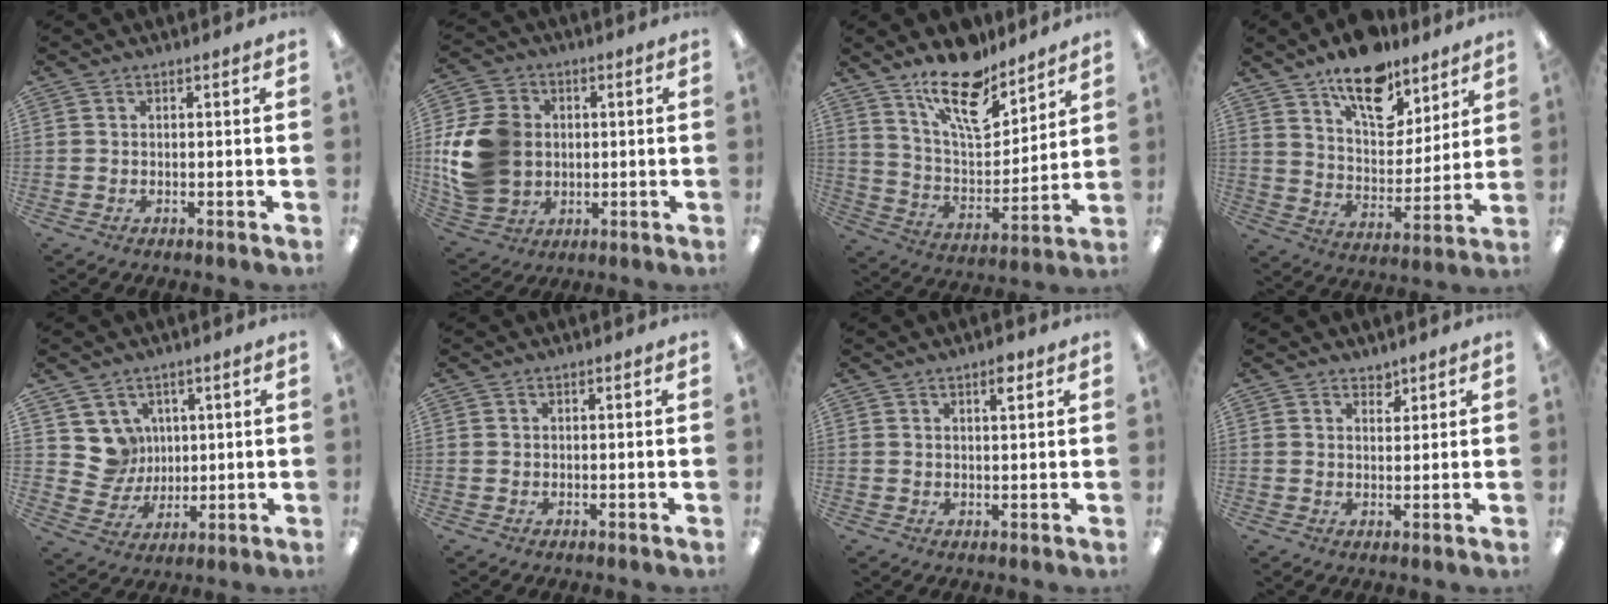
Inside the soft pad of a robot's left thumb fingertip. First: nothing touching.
{"total": 14.9, "force": [0.6, 12.4, 8.2], "torque": [-0.176, 0.011, 0.018]}
{"total": 17.8, "force": [12.9, 7.0, 10.1], "torque": [-0.163, -0.079, 0.221]}
{"total": 15.9, "force": [11.6, 7.9, 7.5], "torque": [-0.110, -0.070, 0.206]}
{"total": 7.7, "force": [3.2, 7.0, 0.4], "torque": [-0.012, -0.016, 0.066]}
{"total": 0.0}
{"total": 3.0, "force": [2.0, 0.8, 2.1], "torque": [-0.029, -0.004, 0.031]}
{"total": 2.2, "force": [2.0, 0.8, 0.3], "torque": [0.010, -0.015, 0.034]}